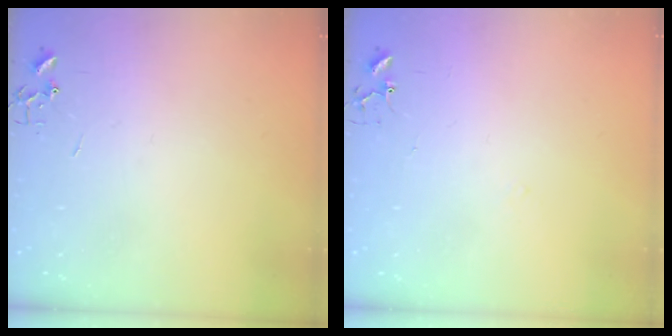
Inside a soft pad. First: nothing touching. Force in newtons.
{"total": 5.7, "press": 5.6, "slide": 0.7}